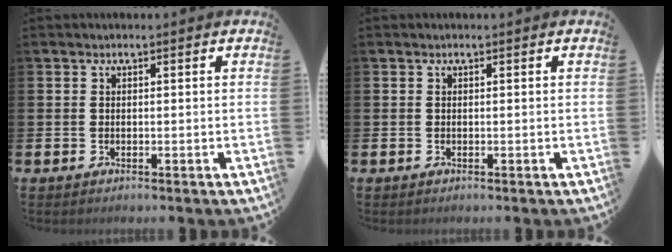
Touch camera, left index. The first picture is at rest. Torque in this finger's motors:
{"motor_torque": [0.00, 0.00, 0.00, 0.00]}